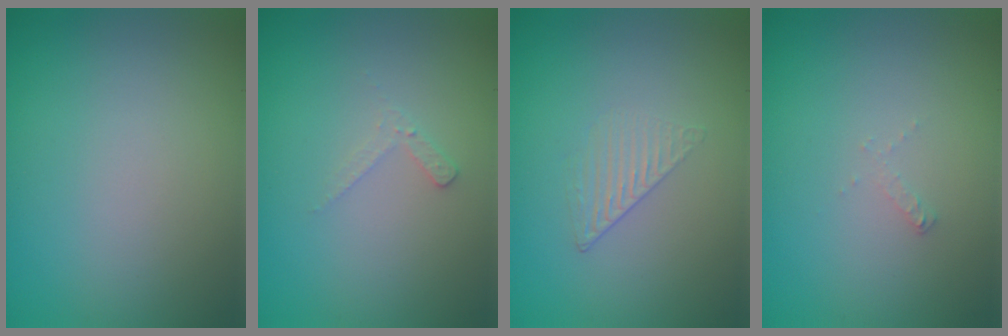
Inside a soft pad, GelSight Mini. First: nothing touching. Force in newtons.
{"total": 1.2, "press": 1.1, "slide": 0.3}
{"total": 1.4, "press": 0.3, "slide": 1.4}
{"total": 0.5, "press": 0.5, "slide": 0.1}